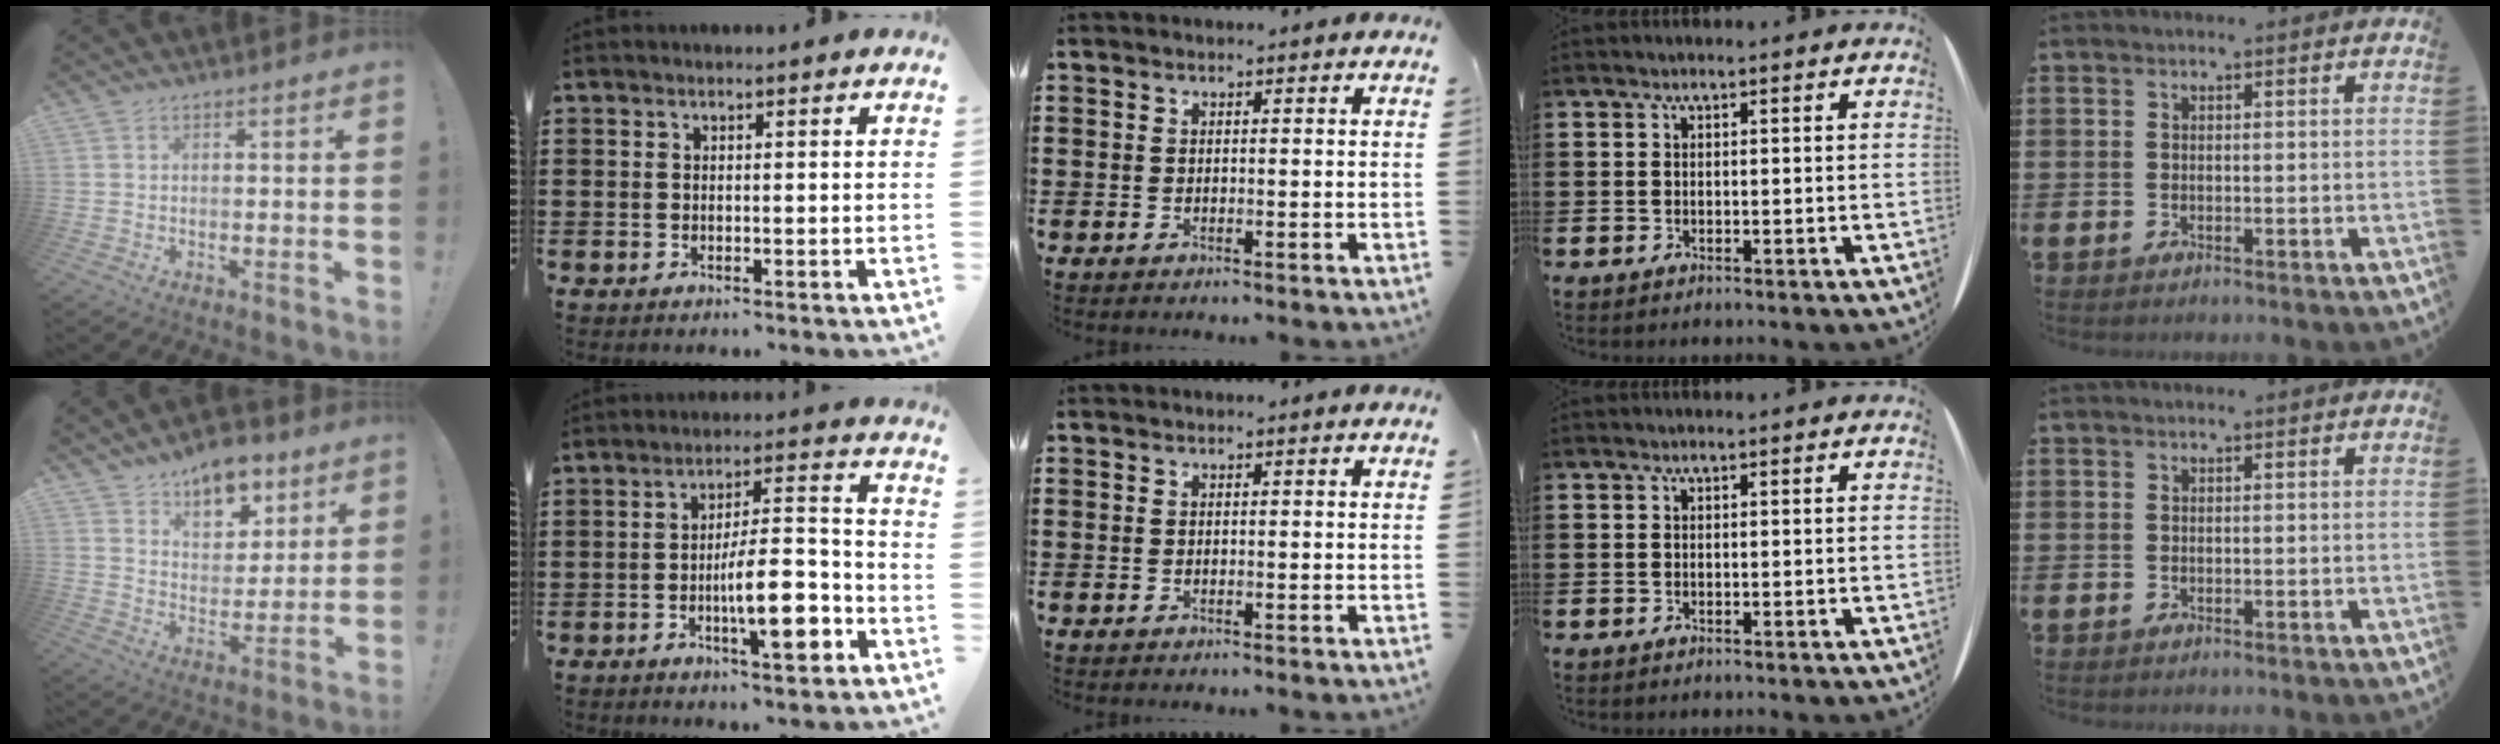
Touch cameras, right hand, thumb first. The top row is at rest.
{"thumb": {"total": 12.0, "force": [8.5, 6.7, 5.2], "torque": [-0.062, -0.057, 0.156]}, "index": {"total": 11.0, "force": [-3.7, 3.2, 9.8], "torque": [-0.156, -0.002, -0.068]}}